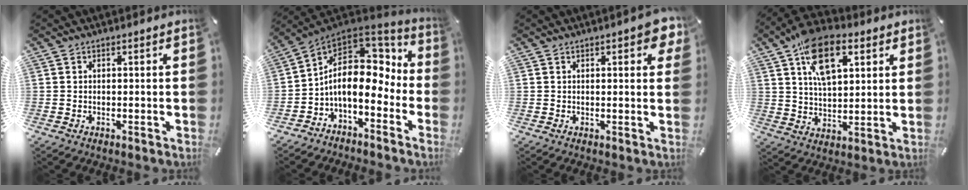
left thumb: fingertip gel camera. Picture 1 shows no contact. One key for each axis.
{"total": 13.5, "fx": 0.1, "fy": 8.9, "fz": 10.2, "tx": -0.187, "ty": -0.018, "tz": 0.003}
{"total": 4.4, "fx": 1.9, "fy": 1.7, "fz": 3.6, "tx": -0.042, "ty": -0.005, "tz": 0.026}
{"total": 14.2, "fx": 6.9, "fy": 7.7, "fz": 9.7, "tx": -0.164, "ty": -0.011, "tz": 0.126}